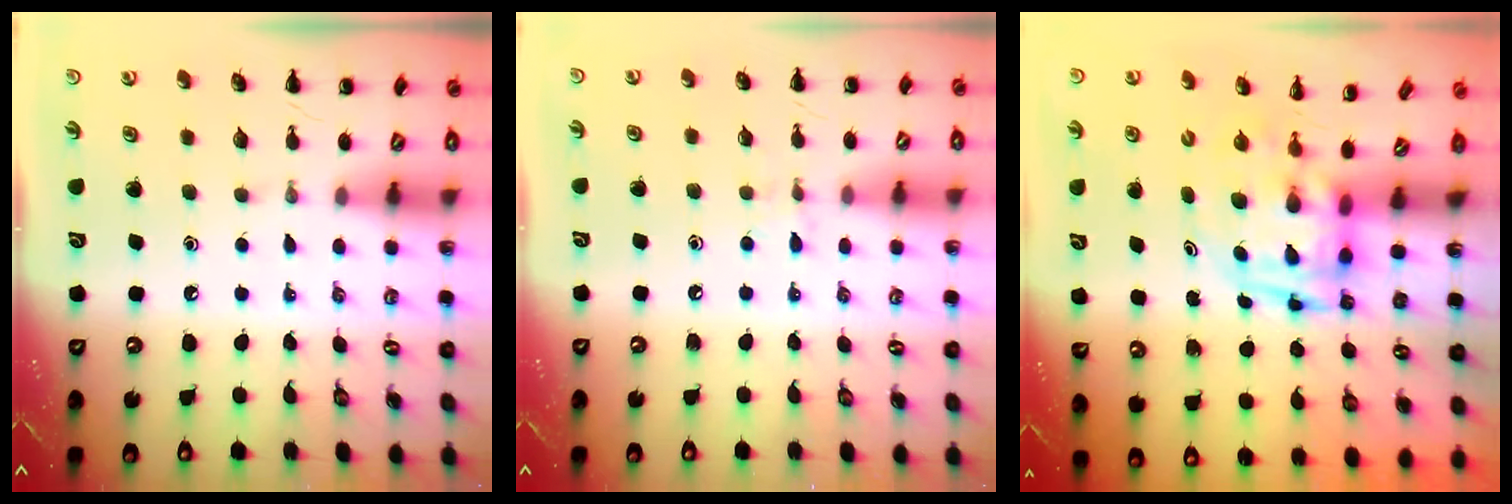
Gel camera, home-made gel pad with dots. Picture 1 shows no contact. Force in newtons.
{"total": 4.9, "press": 4.6, "slide": 1.6}
{"total": 3.2, "press": 3.1, "slide": 0.7}